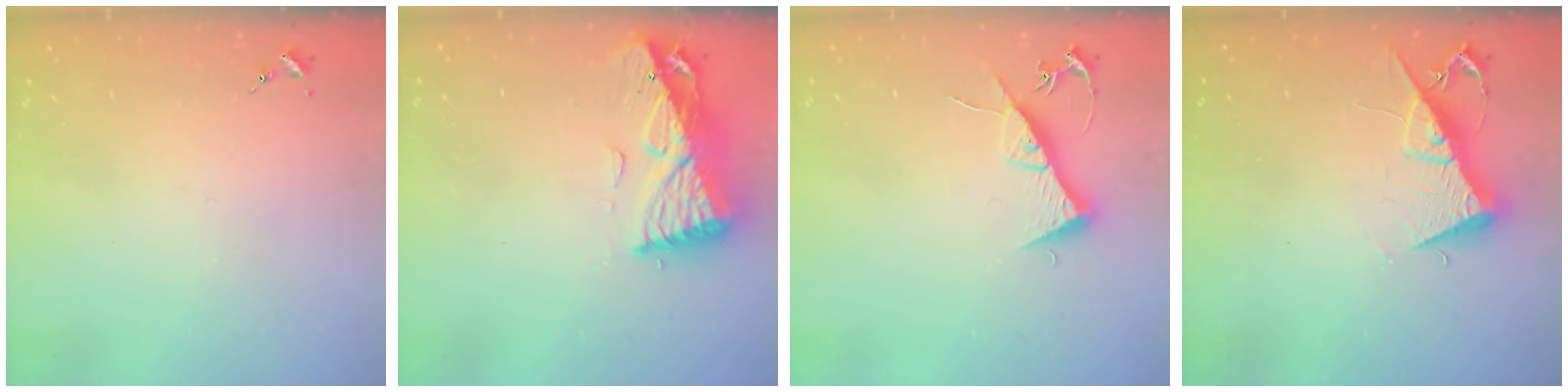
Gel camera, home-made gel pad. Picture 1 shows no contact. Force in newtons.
{"total": 11.0, "press": 11.0, "slide": 1.3}
{"total": 9.6, "press": 9.6, "slide": 0.6}
{"total": 9.6, "press": 9.6, "slide": 0.5}